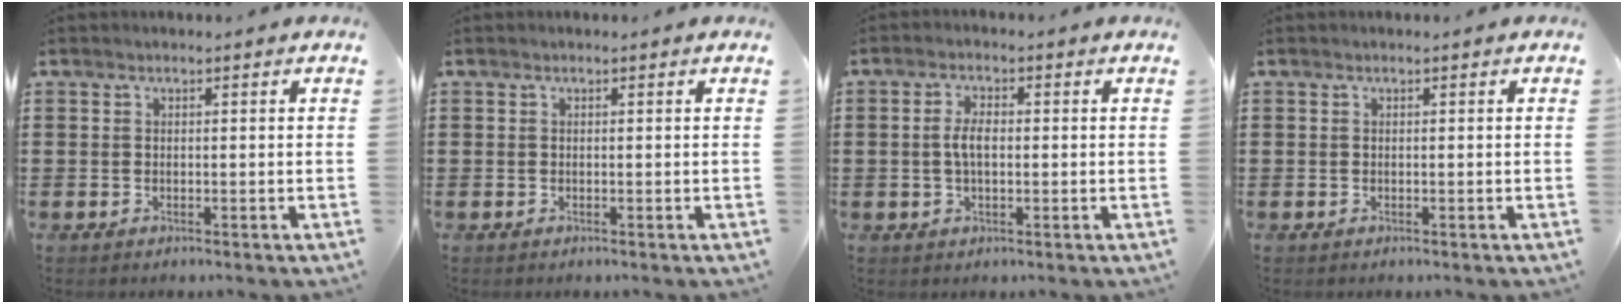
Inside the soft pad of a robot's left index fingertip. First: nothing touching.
{"total": 0.0}
{"total": 3.5, "force": [0.1, 1.5, 3.2], "torque": [-0.070, 0.002, -0.003]}
{"total": 0.0}